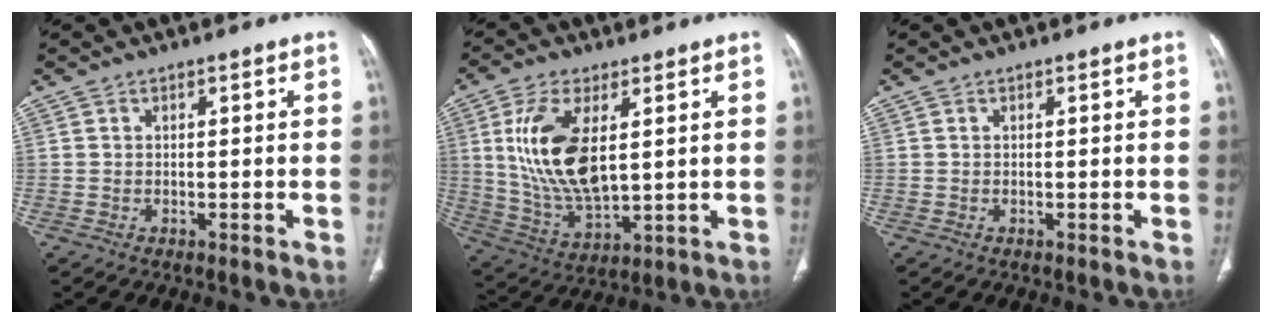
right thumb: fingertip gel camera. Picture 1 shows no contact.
{"total": 15.6, "force": [3.5, 7.4, 13.3], "torque": [-0.266, -0.020, 0.080]}
{"total": 0.0}